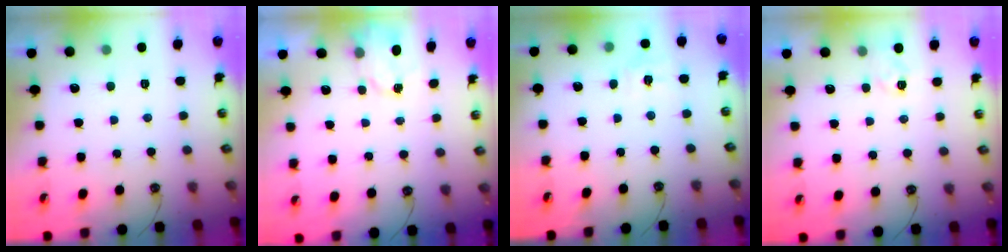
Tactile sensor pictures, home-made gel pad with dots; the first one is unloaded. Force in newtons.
{"total": 2.3, "press": 2.3, "slide": 0.4}
{"total": 5.7, "press": 5.7, "slide": 0.6}
{"total": 3.5, "press": 3.5, "slide": 0.3}